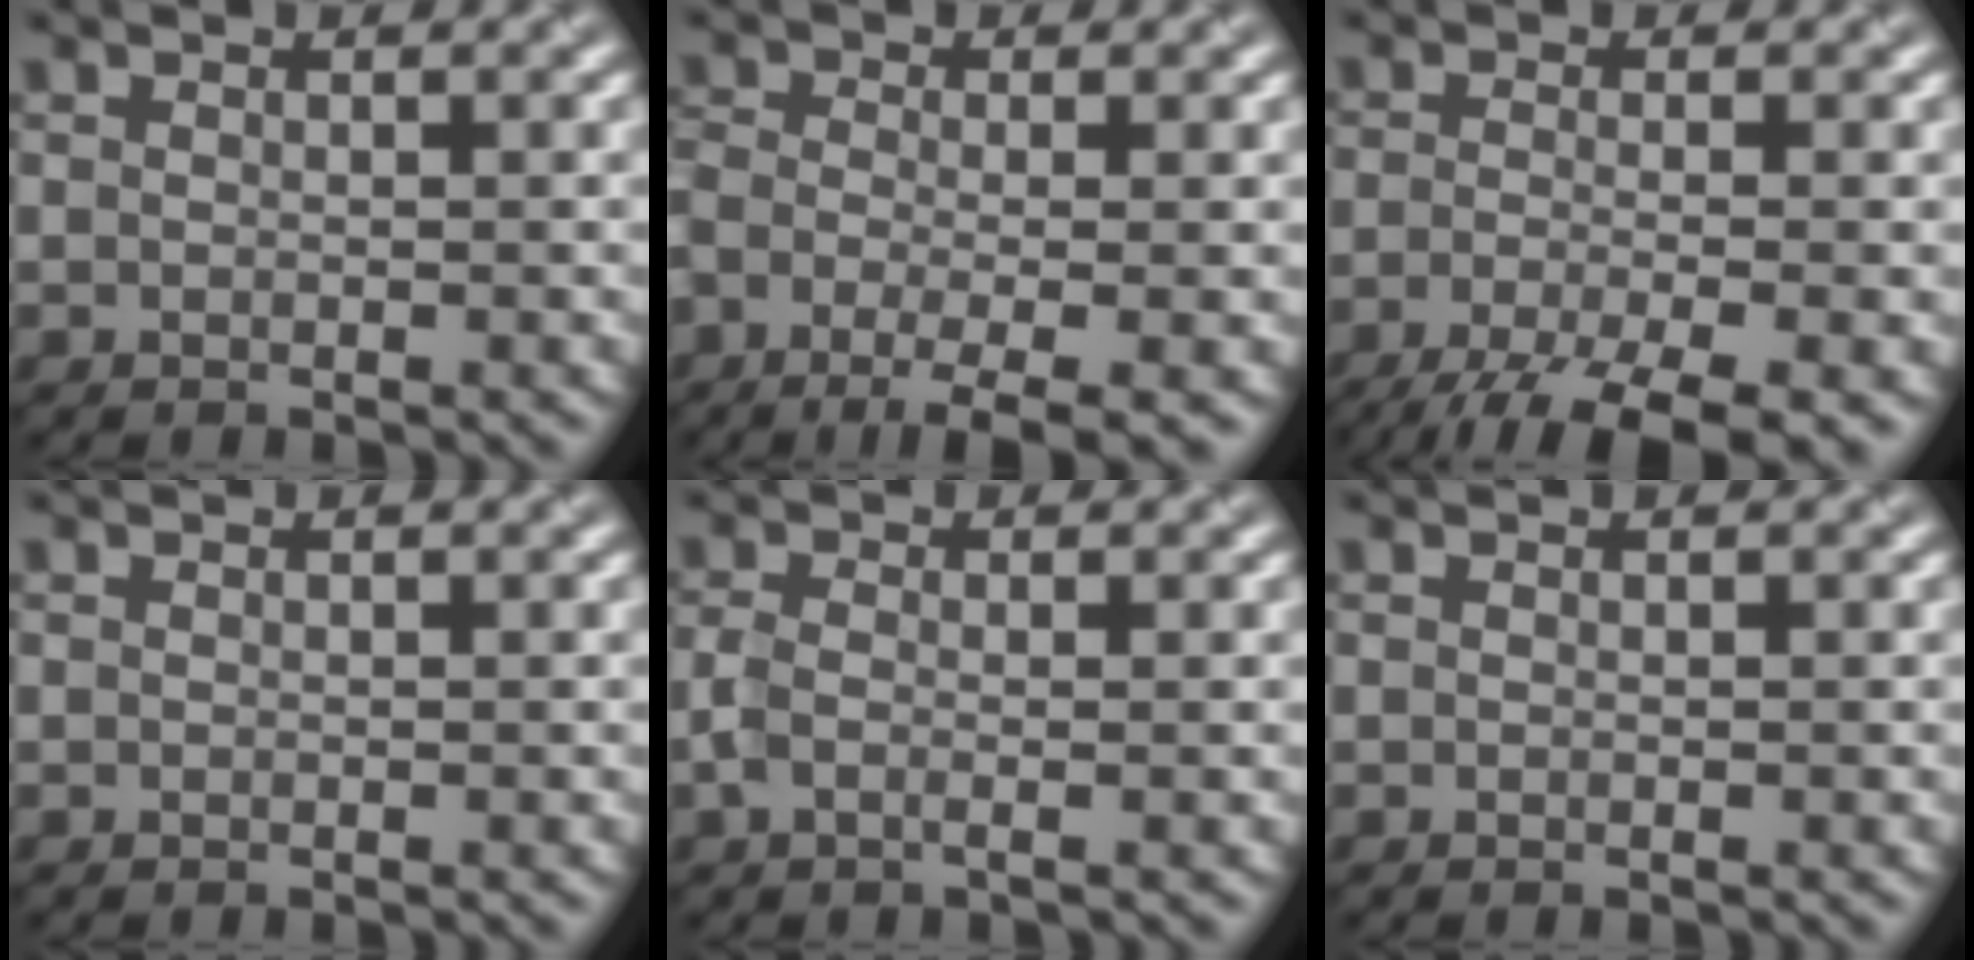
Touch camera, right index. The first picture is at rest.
{"total": 5.0, "force": [-2.6, 1.6, 4.0], "torque": [-0.080, -0.006, -0.055]}
{"total": 8.3, "force": [-5.3, 2.2, 6.1], "torque": [-0.096, -0.022, -0.093]}
{"total": 0.0}
{"total": 1.7, "force": [-0.5, 0.8, 1.4], "torque": [-0.035, -0.002, -0.016]}
{"total": 0.0}